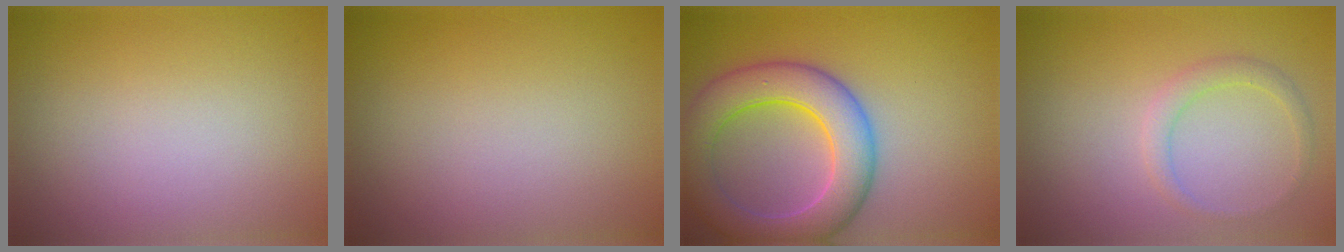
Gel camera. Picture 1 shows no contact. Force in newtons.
{"total": 0.0}
{"total": 7.7, "press": 7.7, "slide": 0.3}
{"total": 1.6, "press": 1.6, "slide": 0.2}